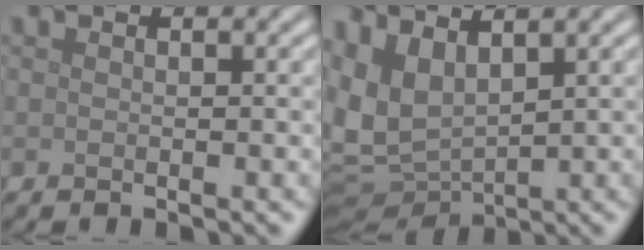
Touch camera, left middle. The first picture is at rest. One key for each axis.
{"total": 6.9, "fx": 1.8, "fy": 4.3, "fz": 5.1, "tx": -0.132, "ty": -0.013, "tz": 0.046}